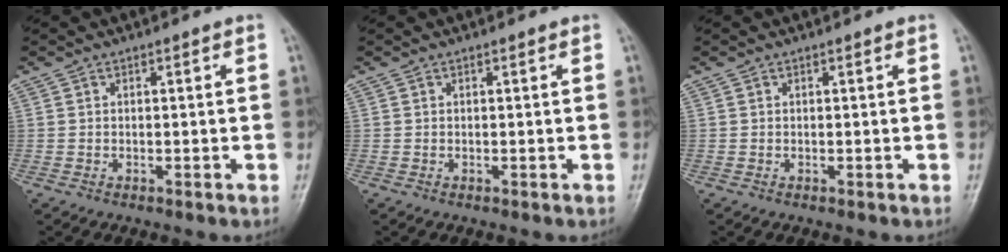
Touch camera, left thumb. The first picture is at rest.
{"total": 0.0}
{"total": 0.0}